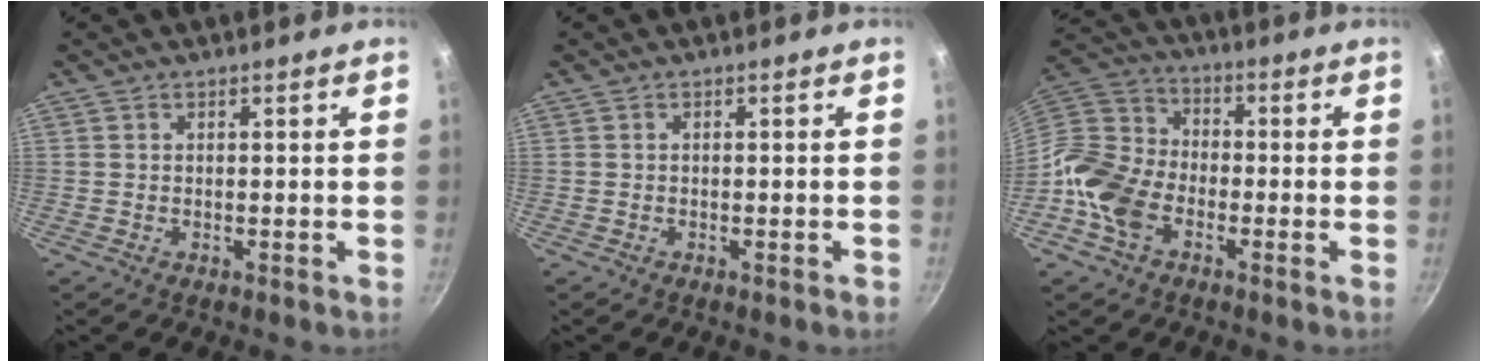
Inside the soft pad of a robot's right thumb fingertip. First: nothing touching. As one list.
[{"total": 0.8, "force": [-0.5, 0.1, 0.6], "torque": [-0.015, 0.006, -0.008]}, {"total": 13.2, "force": [-5.0, 9.1, 8.1], "torque": [-0.141, 0.037, -0.120]}]